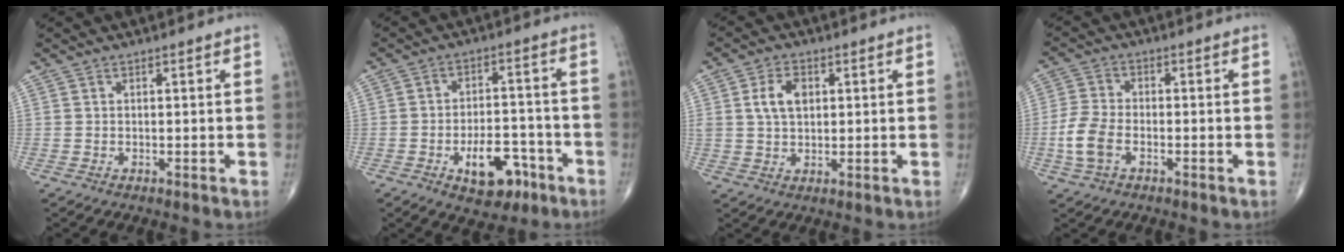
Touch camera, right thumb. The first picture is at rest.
{"total": 10.2, "force": [-4.9, 5.6, 7.0], "torque": [-0.079, 0.034, -0.069]}
{"total": 5.9, "force": [1.5, 3.7, 4.3], "torque": [-0.072, 0.001, 0.028]}
{"total": 6.8, "force": [-2.2, 4.0, 5.1], "torque": [-0.116, 0.013, -0.049]}